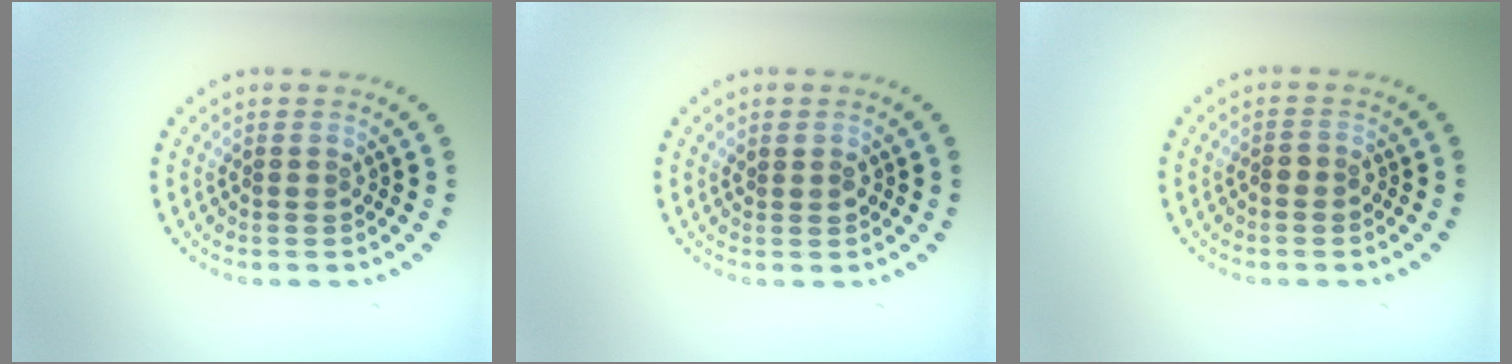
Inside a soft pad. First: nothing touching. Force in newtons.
{"total": 1.1, "press": 1.0, "slide": 0.4}
{"total": 0.7, "press": 0.5, "slide": 0.5}